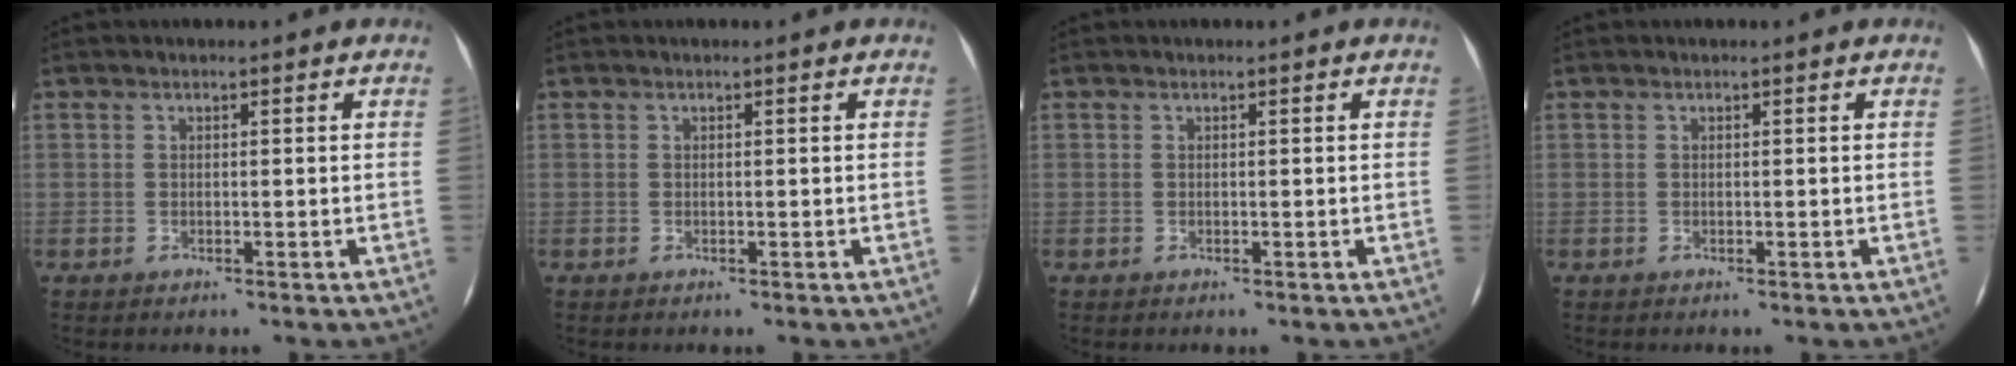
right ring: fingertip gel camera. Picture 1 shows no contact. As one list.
[{"total": 0.0}, {"total": 0.0}, {"total": 0.0}]